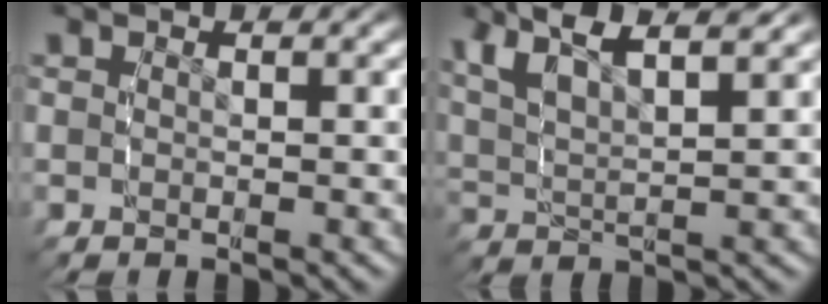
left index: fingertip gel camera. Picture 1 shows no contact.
{"total": 6.0, "force": [4.0, 2.6, 3.7], "torque": [-0.080, 0.010, 0.065]}